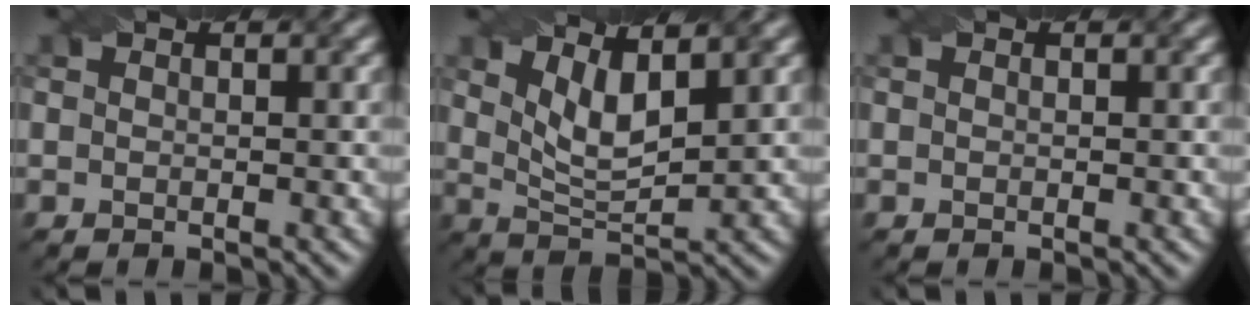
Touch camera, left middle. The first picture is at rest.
{"total": 4.0, "force": [2.0, 1.4, 3.2], "torque": [-0.069, -0.008, 0.041]}
{"total": 0.0}